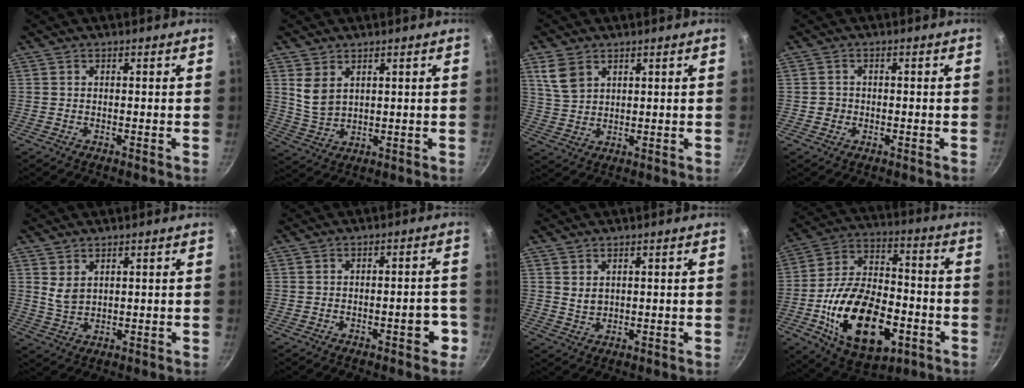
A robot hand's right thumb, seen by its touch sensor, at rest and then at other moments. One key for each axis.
{"total": 5.4, "fx": 2.5, "fy": 3.4, "fz": 3.4, "tx": -0.057, "ty": -0.024, "tz": 0.058}
{"total": 6.1, "fx": 3.2, "fy": 4.1, "fz": 3.2, "tx": -0.051, "ty": -0.008, "tz": 0.071}
{"total": 1.7, "fx": -0.5, "fy": 1.6, "fz": 0.2, "tx": 0.005, "ty": 0.004, "tz": -0.008}
{"total": 3.7, "fx": 1.8, "fy": 2.2, "fz": 2.3, "tx": -0.039, "ty": -0.015, "tz": 0.041}
{"total": 4.2, "fx": -2.1, "fy": 1.9, "fz": 3.1, "tx": -0.015, "ty": 0.027, "tz": -0.025}
{"total": 2.4, "fx": 1.1, "fy": 1.6, "fz": 1.3, "tx": -0.019, "ty": -0.007, "tz": 0.026}
{"total": 23.8, "fx": -7.4, "fy": 13.7, "fz": 18.0, "tx": -0.291, "ty": 0.036, "tz": -0.118}